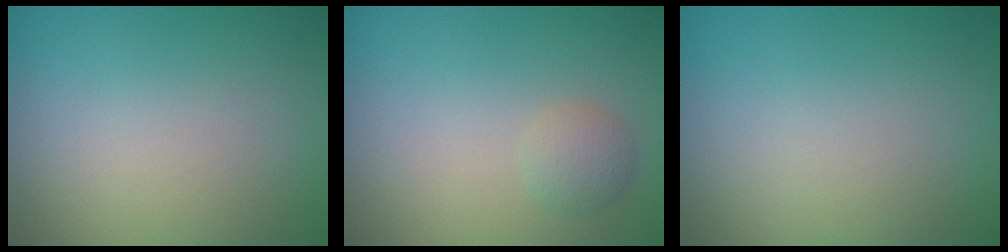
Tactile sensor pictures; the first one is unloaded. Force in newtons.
{"total": 1.5, "press": 1.5, "slide": 0.0}
{"total": 0.0}